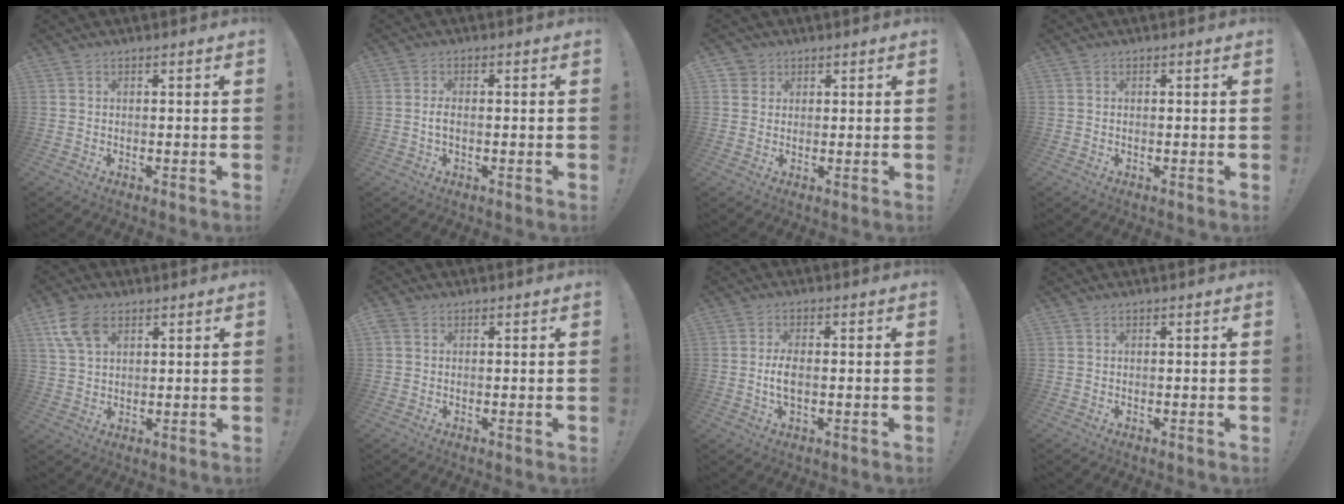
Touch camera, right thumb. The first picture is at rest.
{"total": 2.3, "force": [-0.4, 0.7, 2.1], "torque": [-0.047, 0.002, -0.009]}
{"total": 2.7, "force": [1.5, 2.3, 0.3], "torque": [0.004, -0.008, 0.025]}
{"total": 0.0}
{"total": 9.4, "force": [4.5, 5.6, 6.0], "torque": [-0.110, -0.005, 0.088]}
{"total": 1.6, "force": [0.5, 1.3, 0.8], "torque": [-0.008, 0.000, 0.009]}
{"total": 4.6, "force": [-0.5, 1.7, 4.3], "torque": [-0.082, -0.004, -0.011]}
{"total": 0.0}